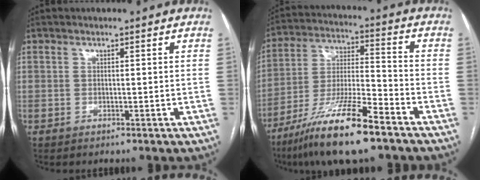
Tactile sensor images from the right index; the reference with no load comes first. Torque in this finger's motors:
{"motor_torque": [1.16, -0.97, 0.96, 0.21]}